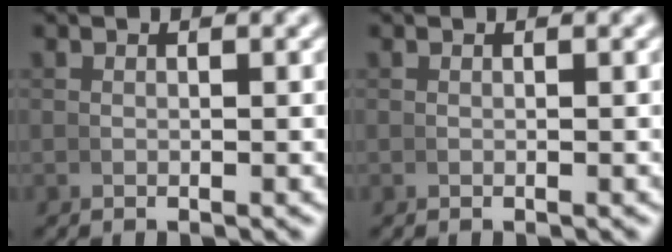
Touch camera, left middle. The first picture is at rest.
{"total": 0.0}